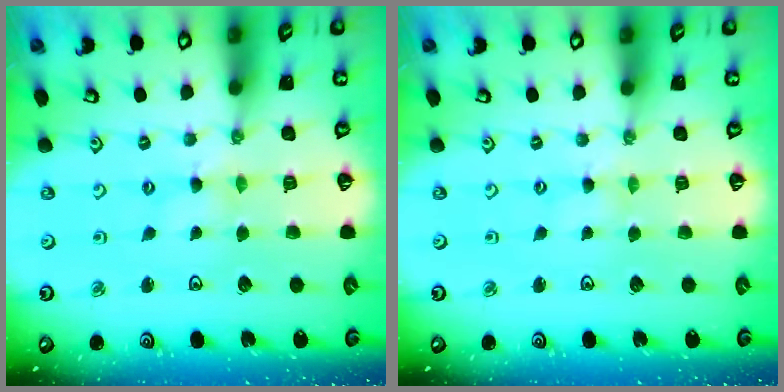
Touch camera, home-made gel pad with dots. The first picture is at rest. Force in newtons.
{"total": 0.7, "press": 0.7, "slide": 0.1}